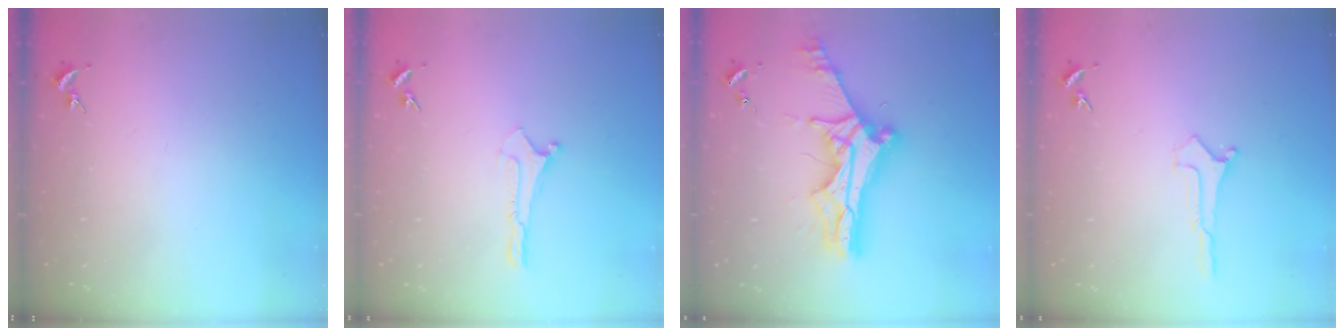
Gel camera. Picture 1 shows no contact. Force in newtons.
{"total": 0.0}
{"total": 12.0, "press": 11.9, "slide": 1.1}
{"total": 0.0}